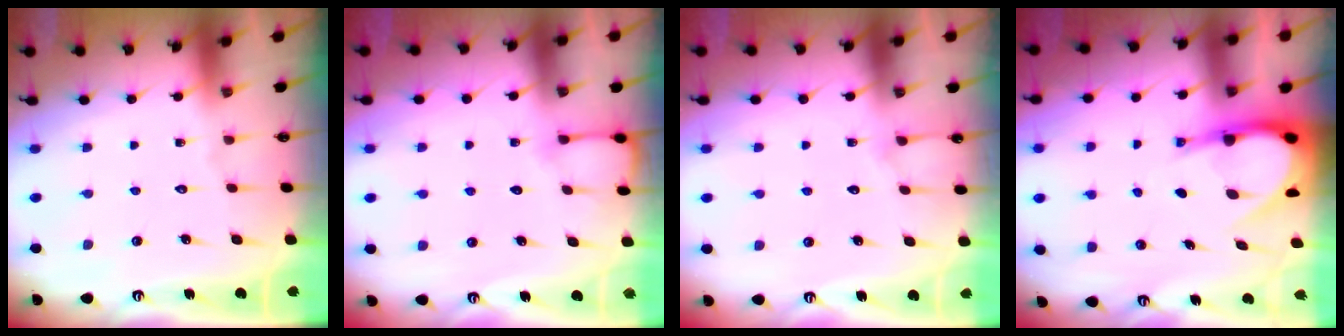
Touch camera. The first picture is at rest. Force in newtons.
{"total": 5.1, "press": 5.1, "slide": 0.3}
{"total": 3.9, "press": 3.9, "slide": 0.5}
{"total": 8.5, "press": 8.4, "slide": 1.0}